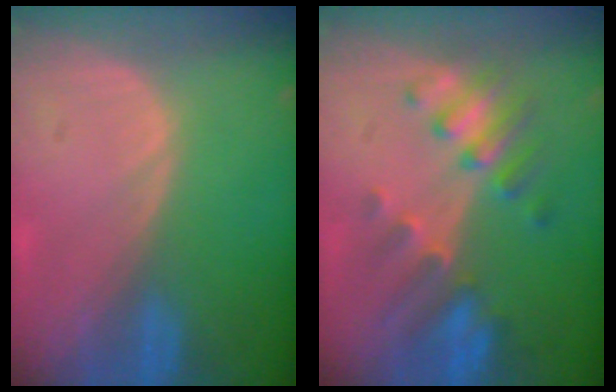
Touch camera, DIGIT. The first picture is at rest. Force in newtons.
{"total": 7.6, "press": 7.1, "slide": 2.8}